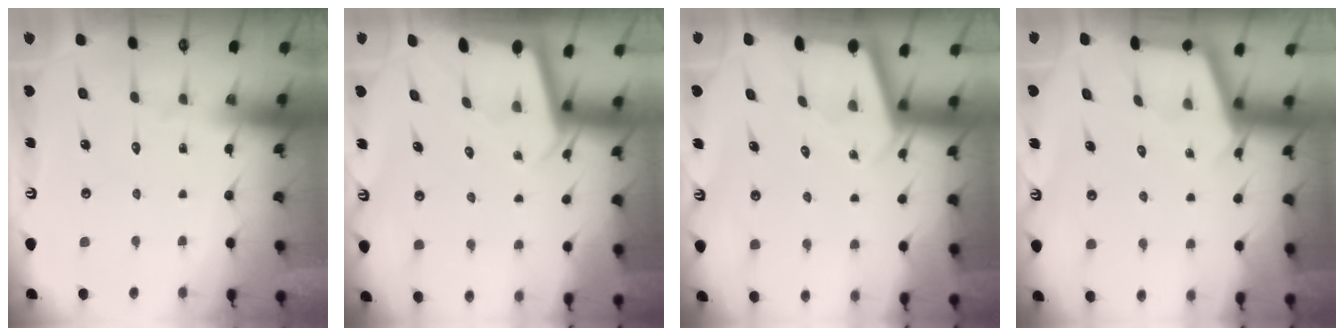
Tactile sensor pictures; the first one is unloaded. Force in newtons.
{"total": 2.0, "press": 2.0, "slide": 0.1}
{"total": 2.2, "press": 2.2, "slide": 0.1}
{"total": 3.0, "press": 3.0, "slide": 0.3}